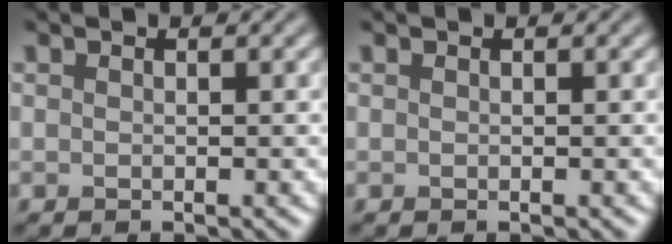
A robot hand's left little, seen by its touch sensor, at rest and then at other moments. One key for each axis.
{"total": 0.0}